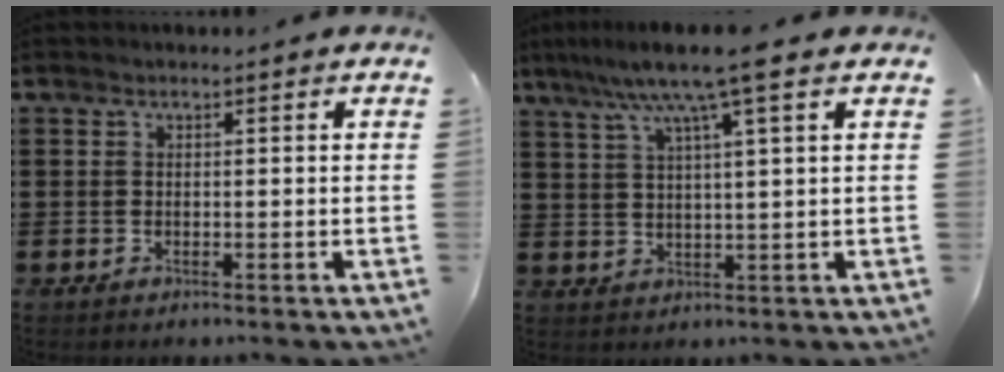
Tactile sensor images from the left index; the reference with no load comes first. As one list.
[{"total": 8.0, "force": [5.0, 0.1, 6.3], "torque": [-0.135, -0.005, 0.082]}]